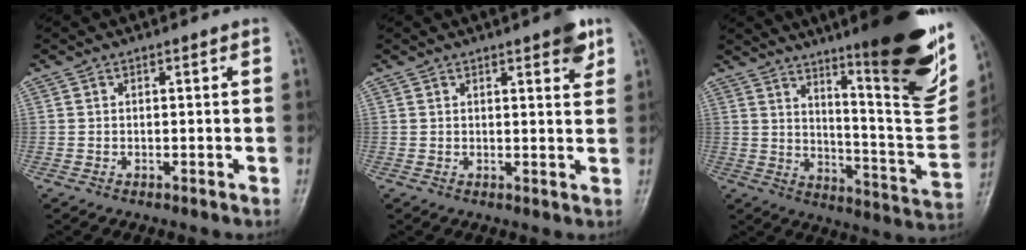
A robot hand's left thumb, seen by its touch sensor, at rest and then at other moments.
{"total": 4.3, "force": [2.5, 1.2, 3.2], "torque": [-0.033, -0.012, 0.028]}
{"total": 24.9, "force": [14.5, 4.5, 19.7], "torque": [-0.245, -0.077, 0.219]}